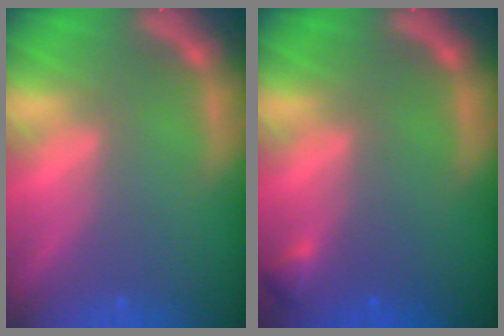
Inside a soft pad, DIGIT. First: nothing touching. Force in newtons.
{"total": 0.9}